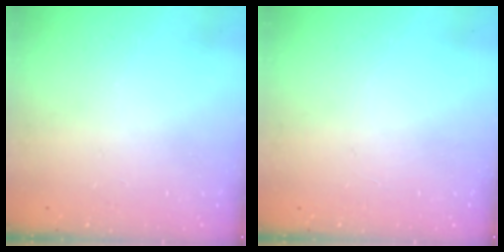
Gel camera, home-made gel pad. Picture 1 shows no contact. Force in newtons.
{"total": 0.0}